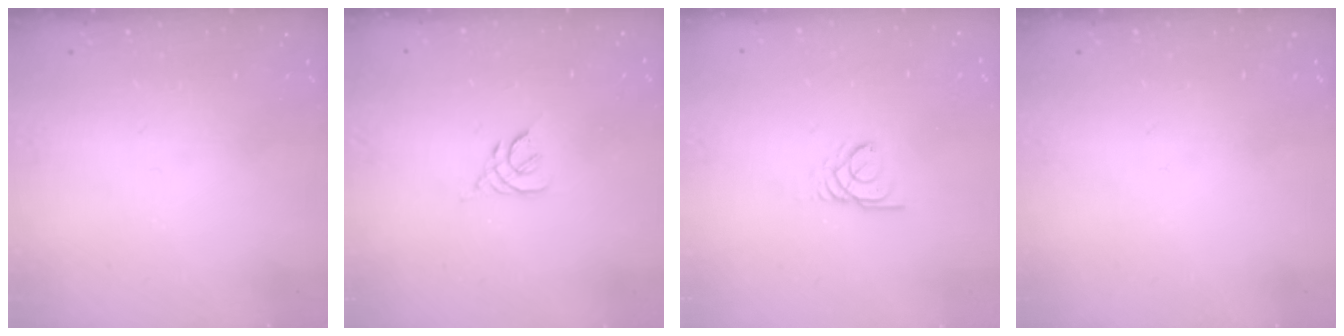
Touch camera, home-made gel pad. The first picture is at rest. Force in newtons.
{"total": 2.8, "press": 2.8, "slide": 0.7}
{"total": 2.4, "press": 2.4, "slide": 0.4}
{"total": 0.0}